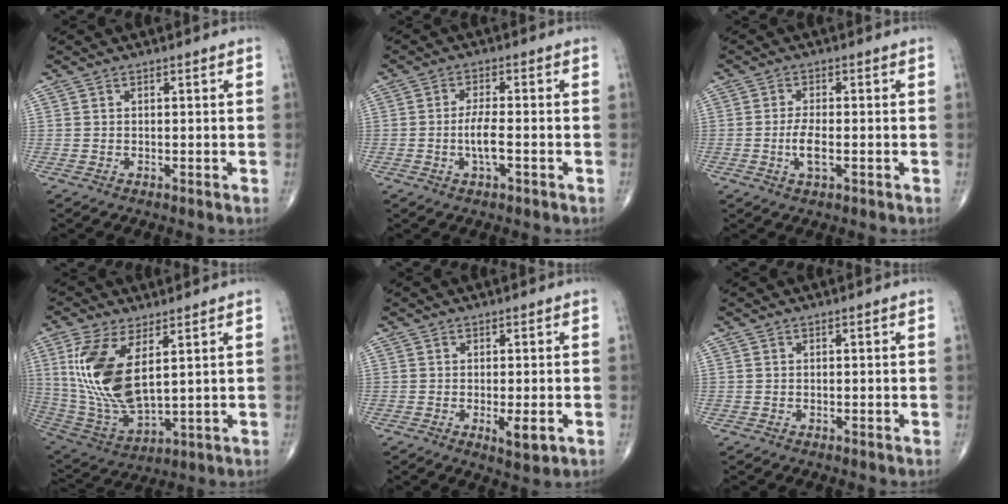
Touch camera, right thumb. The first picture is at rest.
{"total": 4.5, "force": [-1.3, 1.2, 4.1], "torque": [-0.083, 0.008, -0.024]}
{"total": 4.0, "force": [-1.0, 1.5, 3.6], "torque": [-0.072, 0.001, -0.020]}
{"total": 16.2, "force": [4.6, 7.2, 13.8], "torque": [-0.284, -0.025, 0.106]}
{"total": 3.8, "force": [-1.1, 1.1, 3.5], "torque": [-0.051, -0.010, -0.013]}
{"total": 0.0}